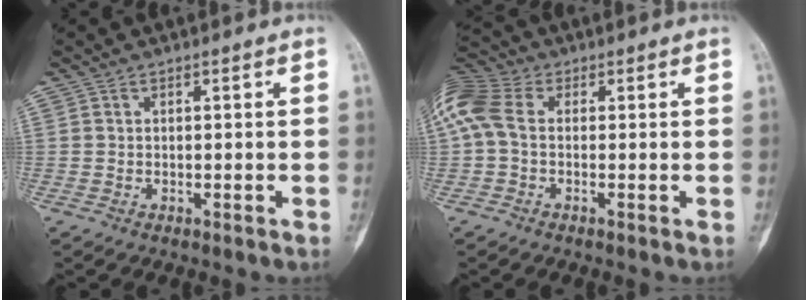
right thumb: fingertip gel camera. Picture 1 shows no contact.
{"total": 9.8, "force": [0.9, 6.7, 7.1], "torque": [-0.169, 0.027, 0.009]}